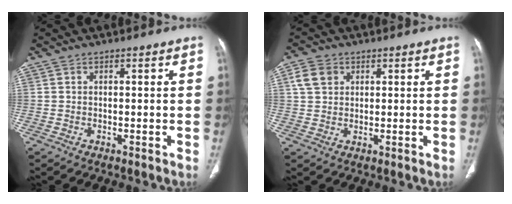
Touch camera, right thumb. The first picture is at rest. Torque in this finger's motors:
{"motor_torque": [1.29, 1.12, 0.30, -0.21, 0.03]}